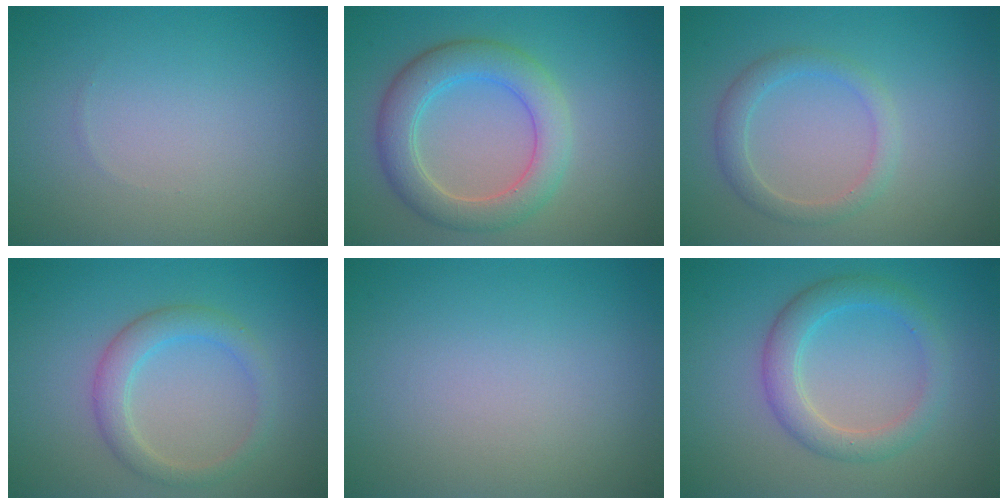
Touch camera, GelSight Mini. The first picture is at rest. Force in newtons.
{"total": 5.1, "press": 5.0, "slide": 0.4}
{"total": 2.3, "press": 2.3, "slide": 0.1}
{"total": 2.9, "press": 2.9, "slide": 0.4}
{"total": 0.0}
{"total": 3.4, "press": 3.4, "slide": 0.2}